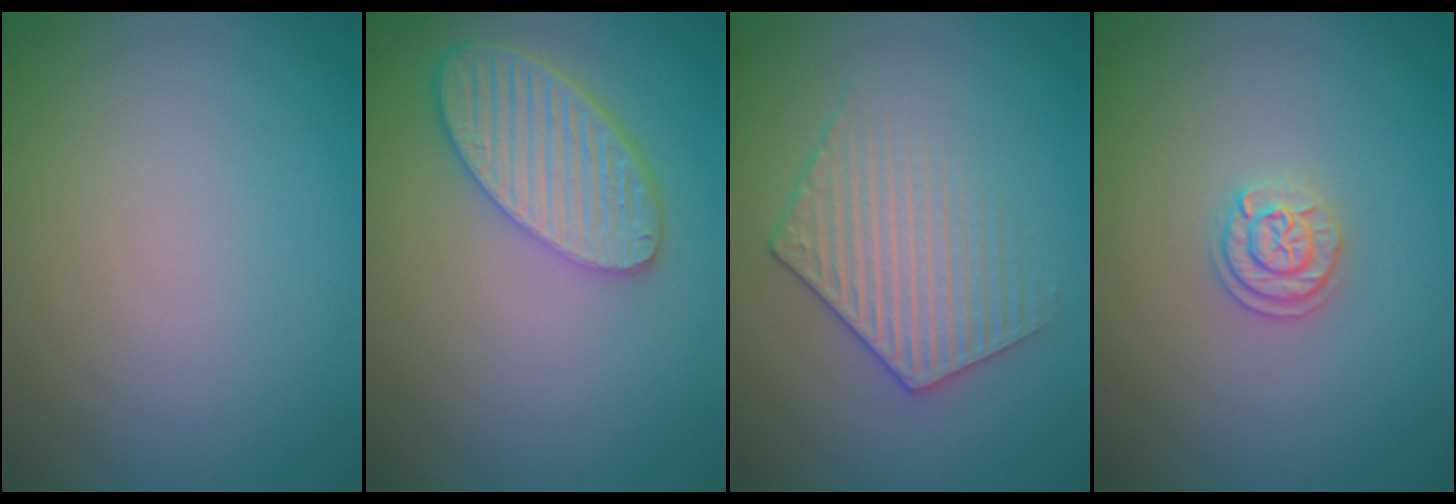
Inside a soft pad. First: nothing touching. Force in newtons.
{"total": 5.6, "press": 4.8, "slide": 2.8}
{"total": 3.4, "press": 3.2, "slide": 1.2}
{"total": 2.0, "press": 1.9, "slide": 0.8}